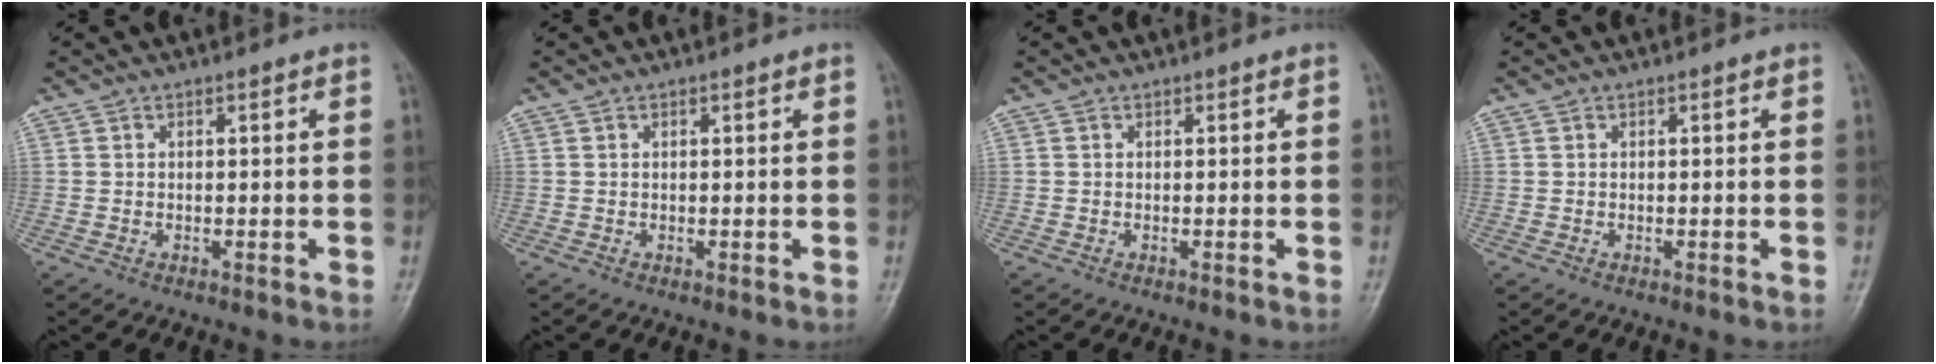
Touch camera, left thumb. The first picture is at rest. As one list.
[{"total": 0.6, "force": [0.2, 0.1, 0.5], "torque": [-0.010, 0.002, 0.003]}, {"total": 0.0}, {"total": 0.0}]